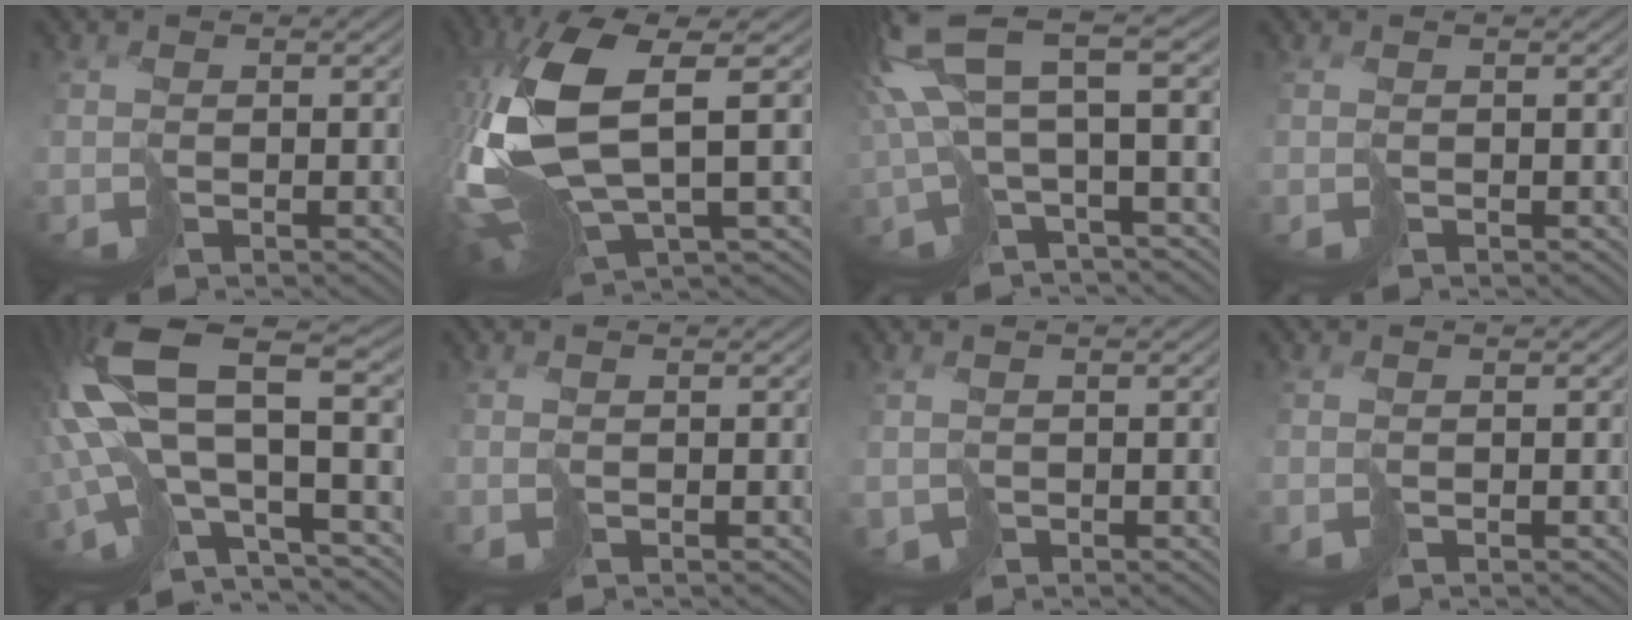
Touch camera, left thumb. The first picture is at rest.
{"total": 15.1, "force": [0.3, 6.1, 13.7], "torque": [-0.324, -0.020, 0.014]}
{"total": 10.6, "force": [2.8, 3.2, 9.7], "torque": [-0.219, 0.014, 0.048]}
{"total": 0.0}
{"total": 16.8, "force": [-0.8, 6.0, 15.7], "torque": [-0.353, -0.012, 0.010]}
{"total": 0.7, "force": [0.2, 0.1, 0.6], "torque": [-0.015, 0.005, 0.005]}
{"total": 1.3, "force": [-0.1, 0.9, 0.9], "torque": [-0.032, -0.005, -0.001]}
{"total": 0.0}